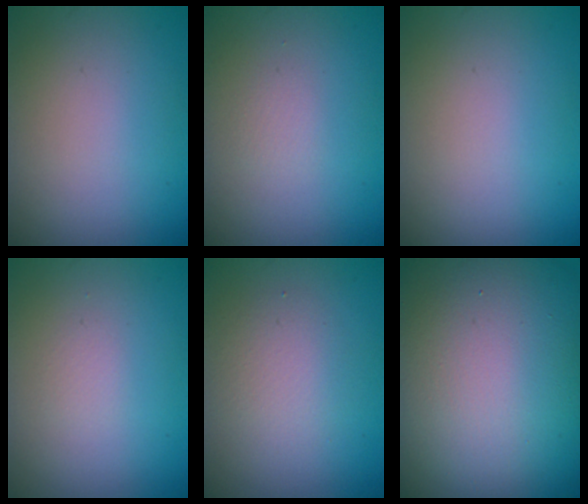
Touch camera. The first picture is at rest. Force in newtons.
{"total": 0.7, "press": 0.7, "slide": 0.1}
{"total": 0.0}
{"total": 0.6, "press": 0.6, "slide": 0.0}
{"total": 2.4, "press": 2.4, "slide": 0.2}
{"total": 22.2, "press": 22.2, "slide": 1.0}